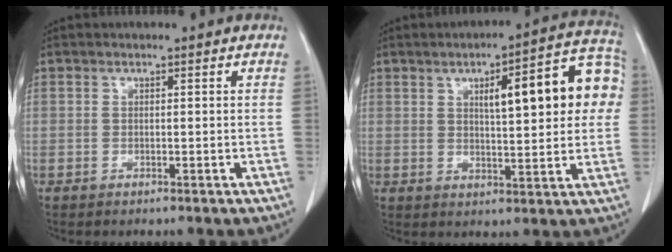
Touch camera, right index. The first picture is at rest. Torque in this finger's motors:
{"motor_torque": [0.51, 0.28, 0.32, 0.05]}